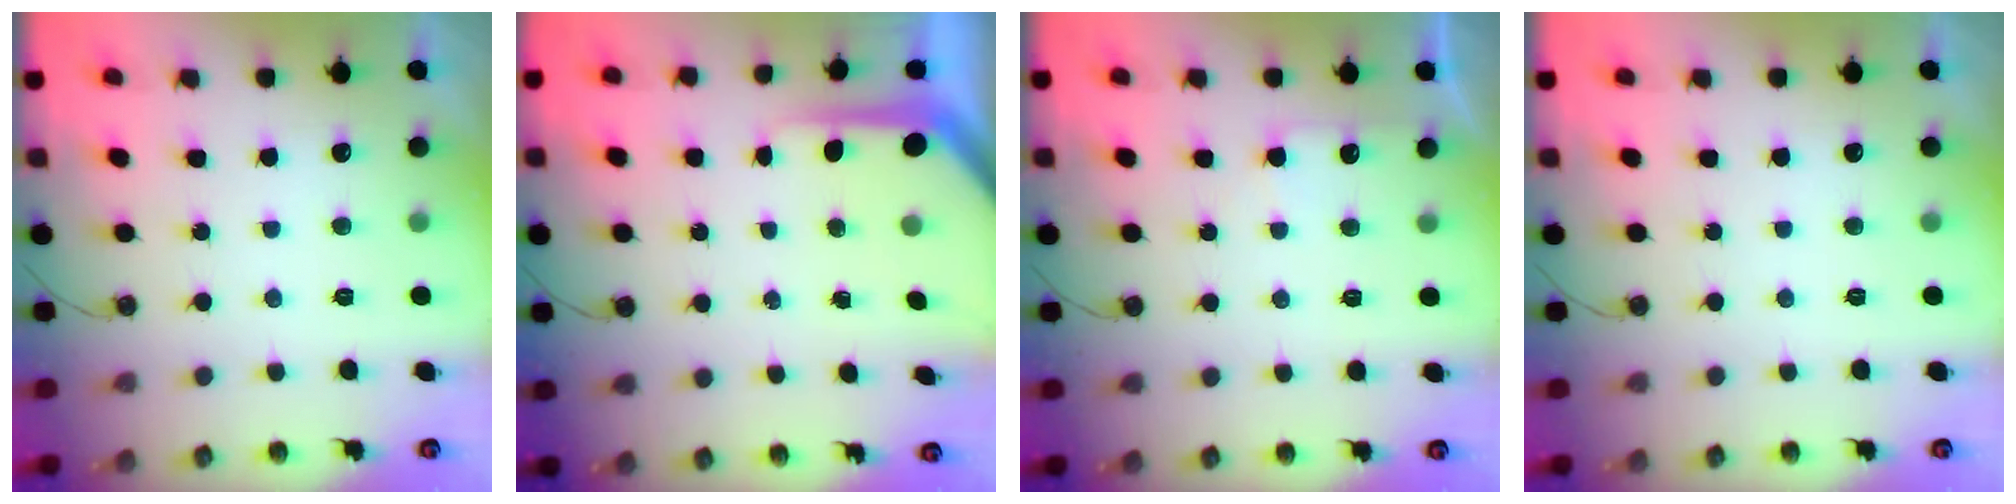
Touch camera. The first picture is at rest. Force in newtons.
{"total": 5.1, "press": 5.1, "slide": 0.5}
{"total": 5.1, "press": 5.0, "slide": 0.6}
{"total": 0.0}